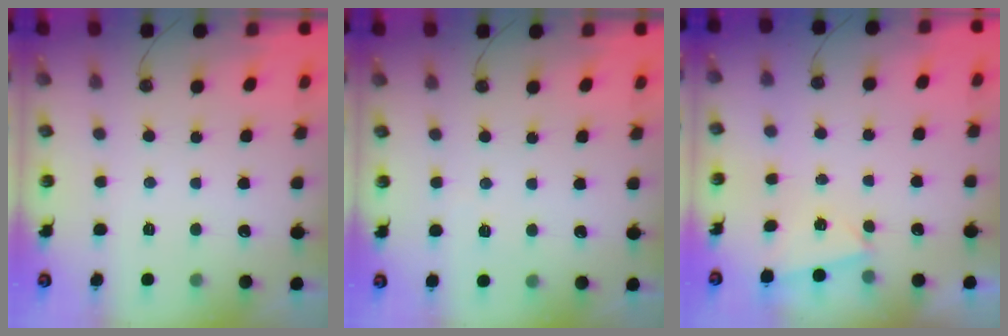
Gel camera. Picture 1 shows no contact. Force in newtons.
{"total": 1.4, "press": 1.4, "slide": 0.5}
{"total": 2.6, "press": 1.3, "slide": 2.3}